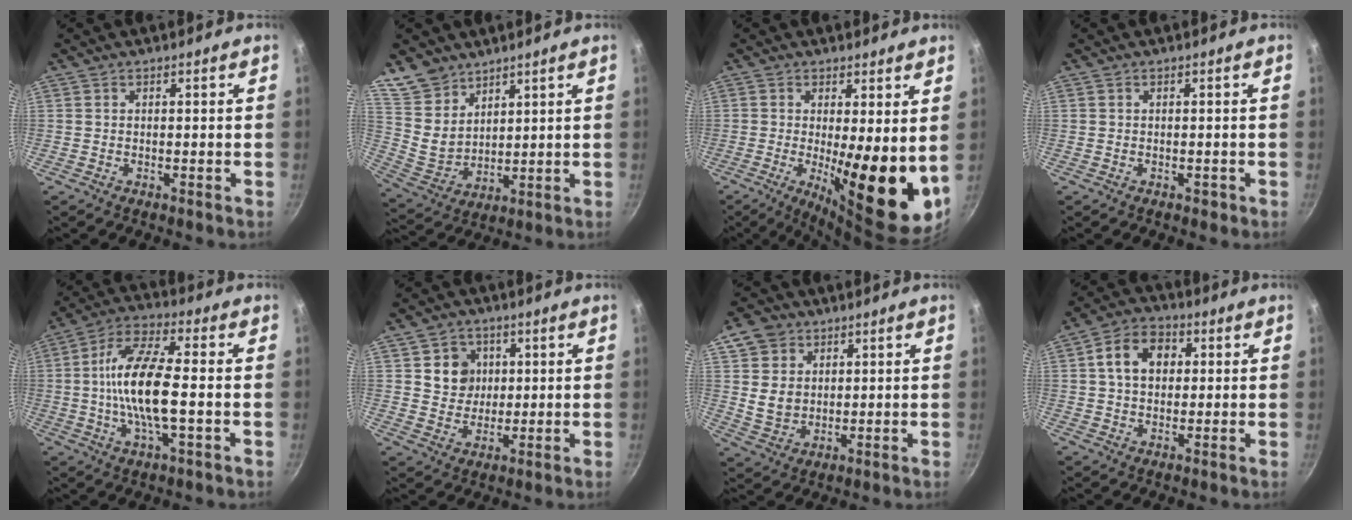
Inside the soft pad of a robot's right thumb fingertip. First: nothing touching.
{"total": 9.9, "force": [7.3, 6.2, 2.6], "torque": [-0.026, -0.036, 0.157]}
{"total": 14.4, "force": [-0.3, 3.5, 14.0], "torque": [-0.188, -0.029, 0.000]}
{"total": 0.9, "force": [-0.4, 0.6, 0.5], "torque": [-0.004, 0.003, -0.004]}
{"total": 14.6, "force": [-1.0, 4.9, 13.8], "torque": [-0.266, 0.024, -0.033]}
{"total": 7.1, "force": [1.8, 6.4, 2.4], "torque": [-0.001, -0.007, 0.032]}
{"total": 8.5, "force": [3.3, 7.1, 3.3], "torque": [-0.026, -0.015, 0.065]}
{"total": 9.2, "force": [1.9, 6.9, 5.8], "torque": [-0.075, 0.015, 0.021]}